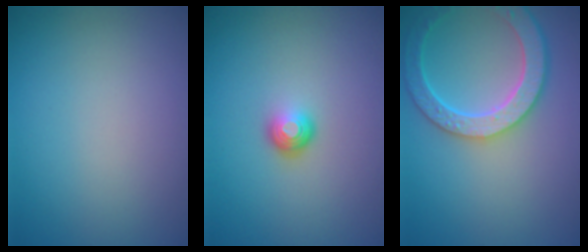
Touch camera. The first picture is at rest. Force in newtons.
{"total": 1.8, "press": 1.1, "slide": 1.5}
{"total": 5.9, "press": 4.7, "slide": 3.5}